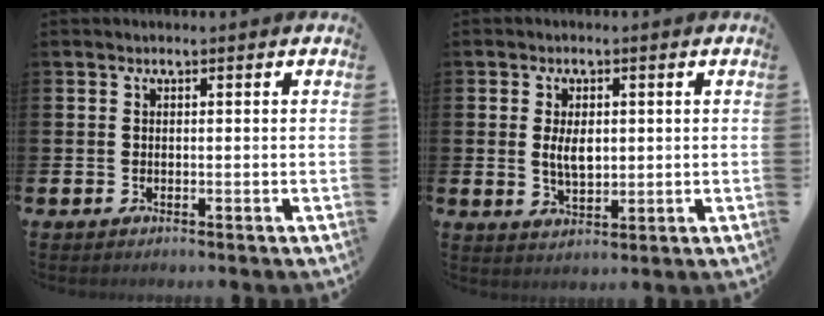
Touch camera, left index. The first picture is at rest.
{"total": 3.9, "force": [0.6, 2.2, 3.2], "torque": [-0.044, -0.001, 0.004]}